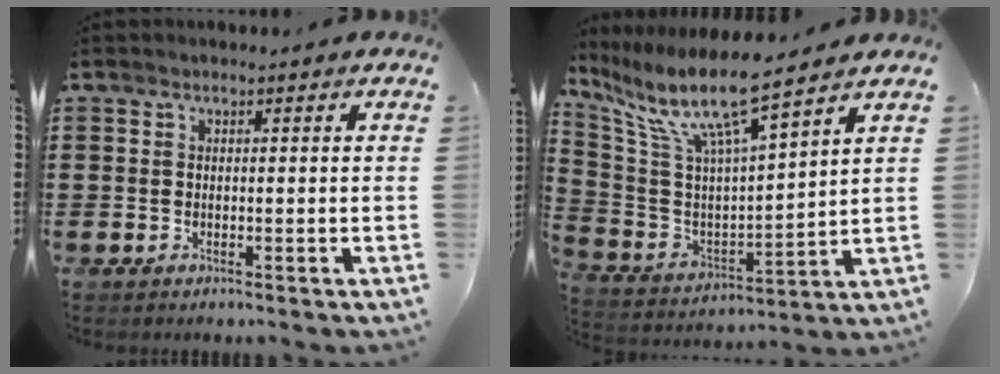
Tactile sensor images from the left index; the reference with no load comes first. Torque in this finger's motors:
{"motor_torque": [2.14, 0.00, 0.42, 0.21]}